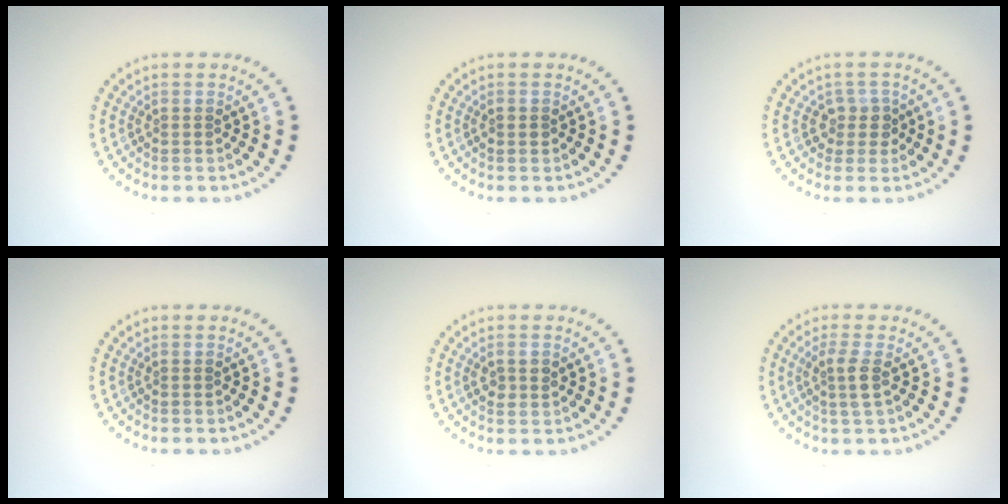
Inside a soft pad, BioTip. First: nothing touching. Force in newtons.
{"total": 0.9, "press": 0.9, "slide": 0.1}
{"total": 2.0, "press": 1.6, "slide": 1.2}
{"total": 0.0}
{"total": 1.5, "press": 1.5, "slide": 0.1}
{"total": 2.0, "press": 1.7, "slide": 1.0}